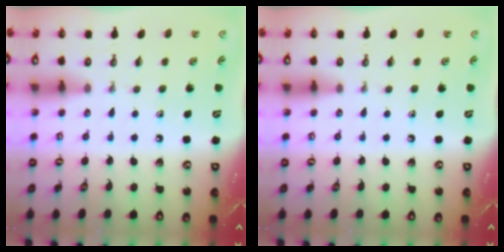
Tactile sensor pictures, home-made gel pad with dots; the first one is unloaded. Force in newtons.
{"total": 0.0}